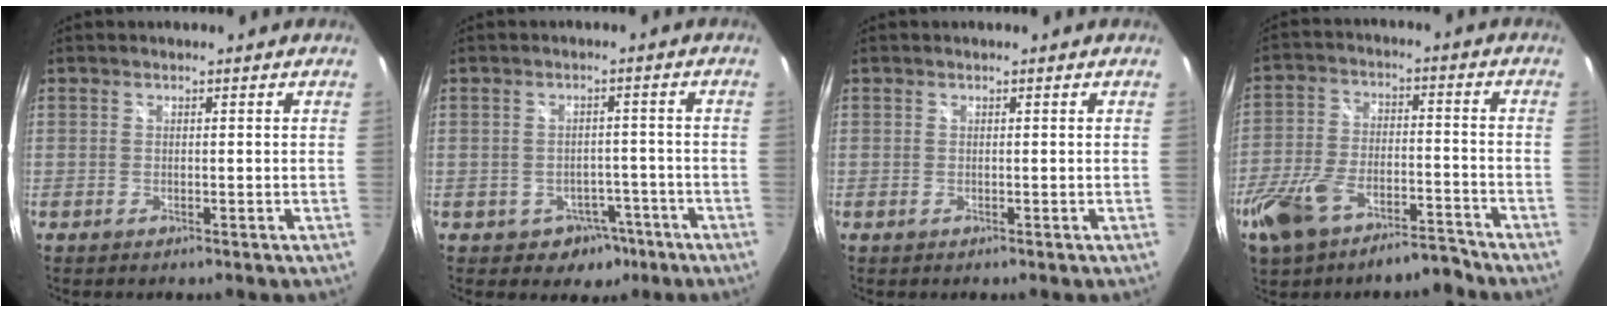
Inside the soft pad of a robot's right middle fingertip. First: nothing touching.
{"total": 5.5, "force": [-3.1, 4.4, 1.3], "torque": [-0.032, 0.017, -0.026]}
{"total": 0.0}
{"total": 13.7, "force": [-10.2, 5.6, 7.2], "torque": [-0.156, -0.003, -0.178]}